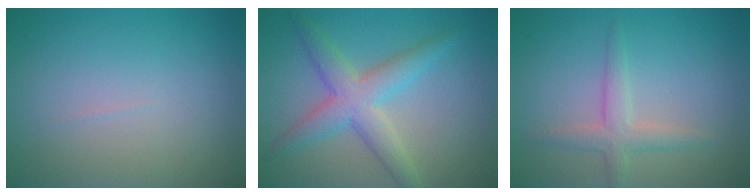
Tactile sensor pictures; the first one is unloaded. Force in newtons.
{"total": 4.7, "press": 4.7, "slide": 0.3}
{"total": 2.5, "press": 2.4, "slide": 0.3}